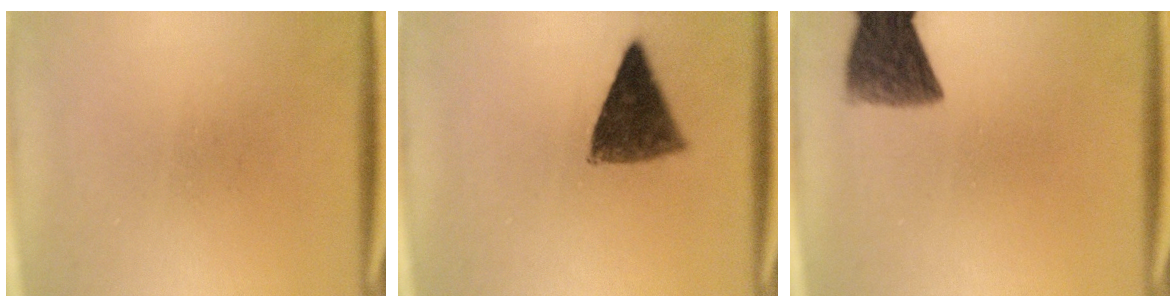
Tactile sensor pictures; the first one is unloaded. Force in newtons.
{"total": 8.8}
{"total": 8.9}